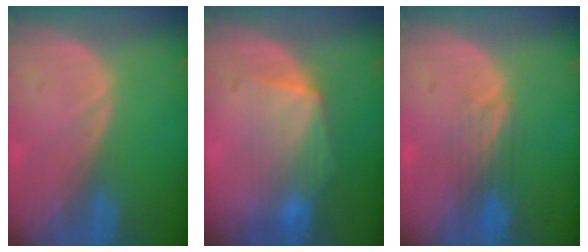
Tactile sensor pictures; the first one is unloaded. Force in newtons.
{"total": 7.0, "press": 6.6, "slide": 2.3}
{"total": 3.8, "press": 3.1, "slide": 2.2}